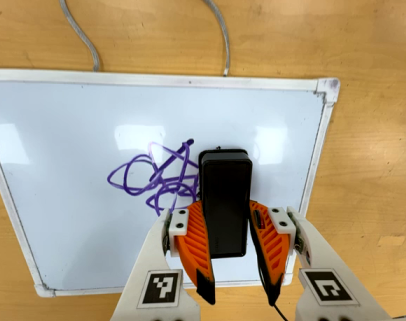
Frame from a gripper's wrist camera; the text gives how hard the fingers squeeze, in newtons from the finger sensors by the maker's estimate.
{"total": 9.6, "left": 8.8, "right": 10.3}